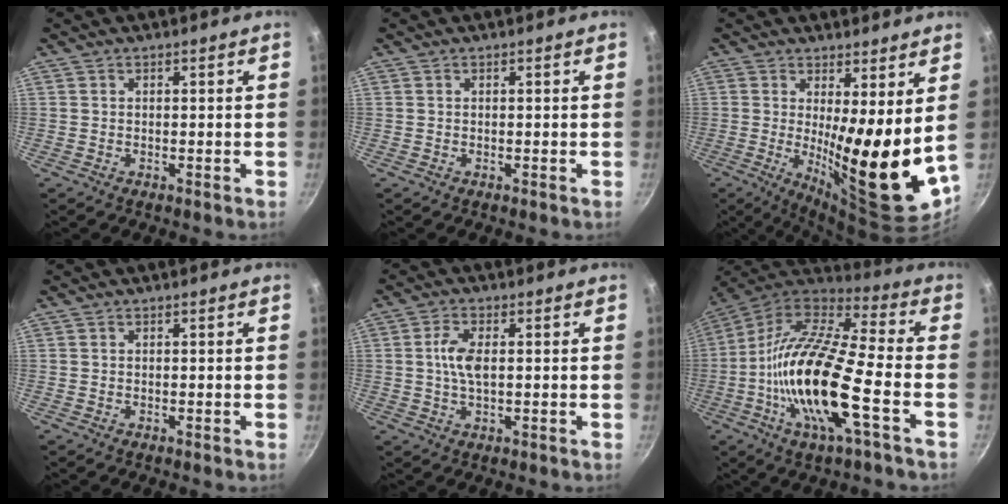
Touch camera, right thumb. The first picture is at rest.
{"total": 0.0}
{"total": 15.8, "force": [2.0, 3.7, 15.3], "torque": [-0.215, -0.044, 0.038]}
{"total": 0.0}
{"total": 5.1, "force": [0.5, 2.4, 4.5], "torque": [-0.092, 0.005, 0.007]}
{"total": 22.2, "force": [-5.9, 6.2, 20.5], "torque": [-0.382, 0.028, -0.131]}